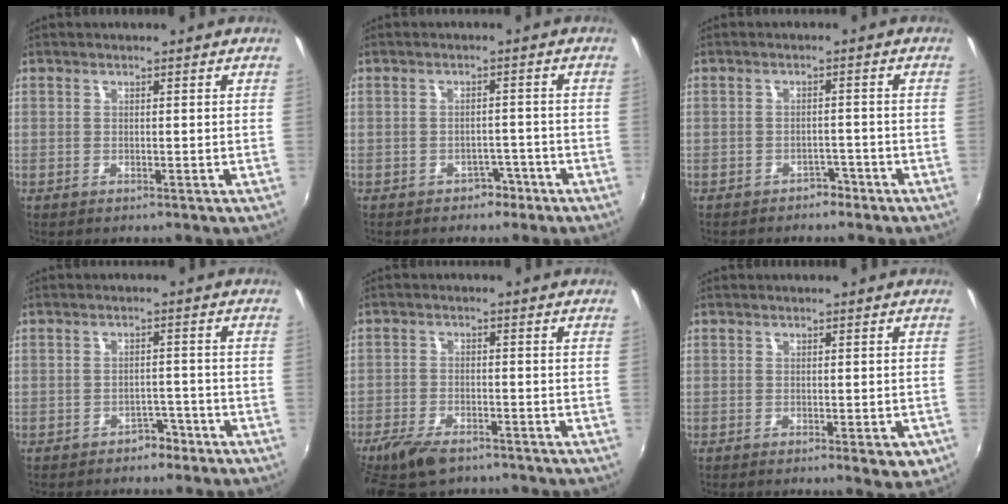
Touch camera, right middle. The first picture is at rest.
{"total": 3.2, "force": [-2.3, 2.2, 0.6], "torque": [-0.014, 0.009, -0.026]}
{"total": 2.9, "force": [-2.4, 1.6, 0.5], "torque": [-0.013, 0.003, -0.031]}
{"total": 3.4, "force": [-2.5, 2.0, 0.9], "torque": [-0.021, 0.008, -0.031]}
{"total": 8.3, "force": [-6.4, 3.2, 4.3], "torque": [-0.114, -0.021, -0.117]}
{"total": 3.4, "force": [-1.5, 1.3, 2.8], "torque": [-0.041, -0.009, -0.017]}